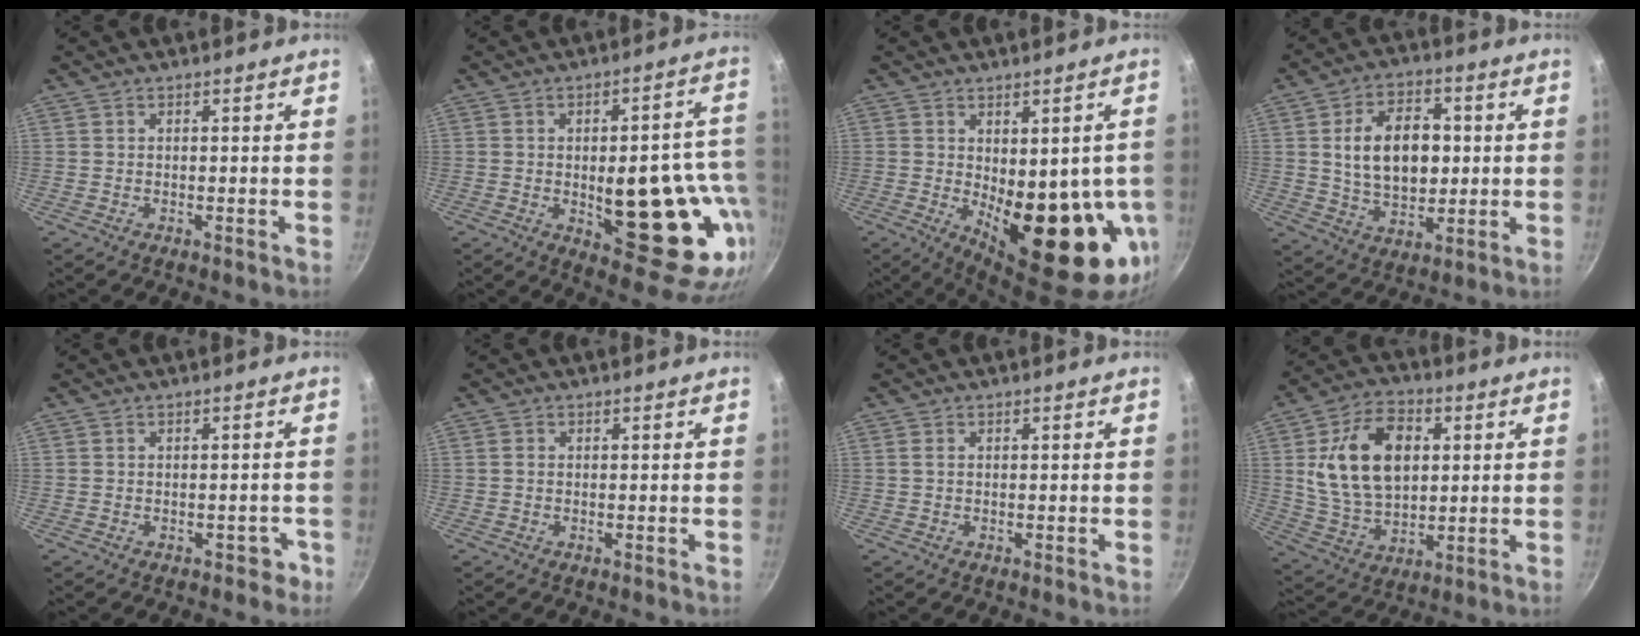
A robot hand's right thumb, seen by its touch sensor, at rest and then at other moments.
{"total": 22.8, "force": [-3.5, 9.7, 20.3], "torque": [-0.207, 0.002, -0.033]}
{"total": 18.6, "force": [-2.3, 8.1, 16.6], "torque": [-0.178, -0.031, -0.012]}
{"total": 14.5, "force": [1.6, 9.6, 10.8], "torque": [-0.144, 0.000, 0.031]}
{"total": 2.4, "force": [-1.2, 1.9, 1.0], "torque": [0.015, 0.028, 0.000]}
{"total": 0.9, "force": [0.1, 0.8, 0.5], "torque": [-0.009, 0.004, -0.001]}
{"total": 0.8, "force": [0.2, 0.5, 0.6], "torque": [-0.012, 0.002, 0.002]}
{"total": 17.7, "force": [3.3, 11.6, 12.9], "torque": [-0.205, -0.006, 0.065]}